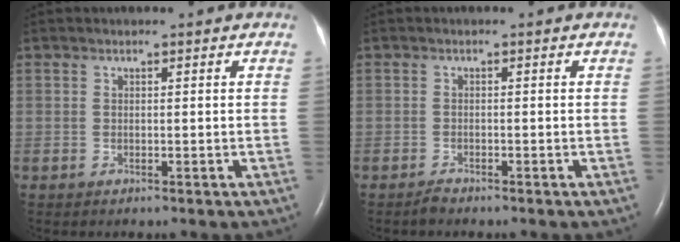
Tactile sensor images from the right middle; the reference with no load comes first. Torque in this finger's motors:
{"motor_torque": [0.05, -0.03, -0.01, 0.01]}